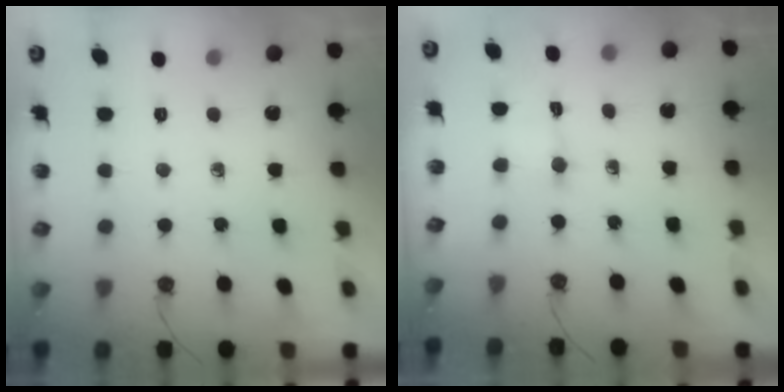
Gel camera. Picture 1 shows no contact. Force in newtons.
{"total": 1.5, "press": 1.3, "slide": 0.8}